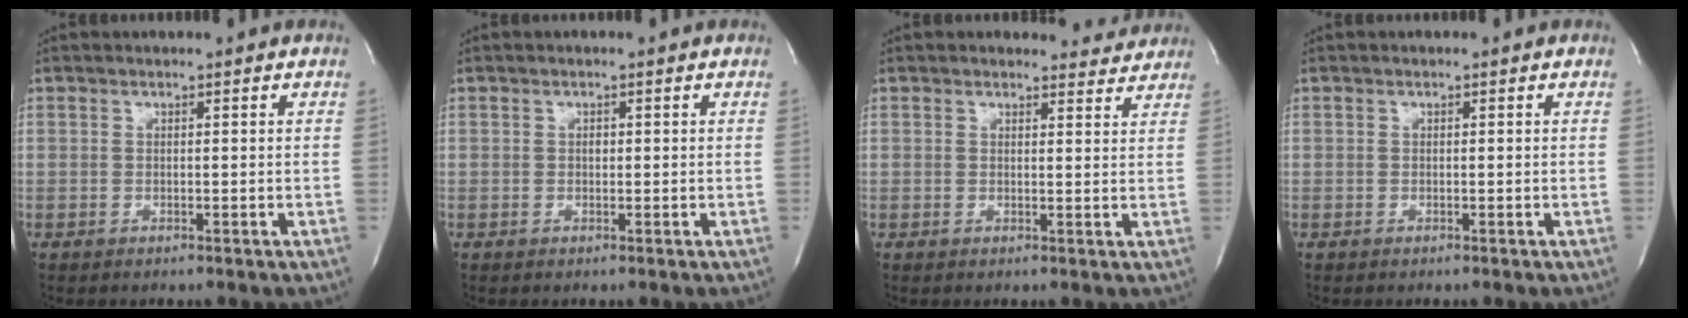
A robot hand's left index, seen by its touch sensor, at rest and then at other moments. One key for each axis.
{"total": 0.6, "fx": 0.0, "fy": 0.4, "fz": 0.4, "tx": -0.011, "ty": -0.001, "tz": -0.001}
{"total": 3.4, "fx": 3.3, "fy": 0.9, "fz": -0.5, "tx": 0.006, "ty": -0.010, "tz": 0.025}
{"total": 0.0}